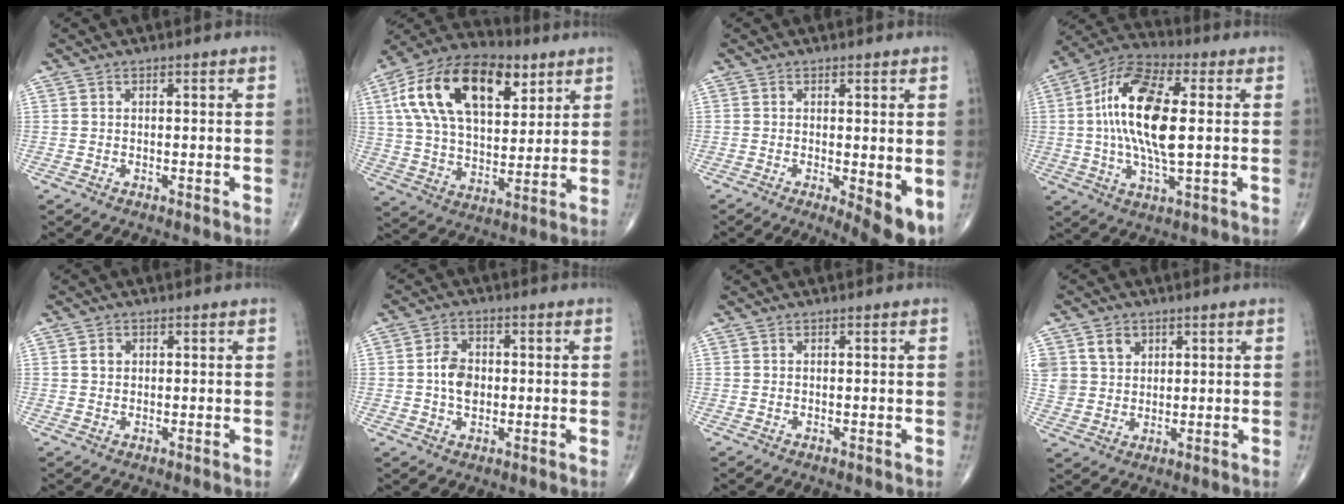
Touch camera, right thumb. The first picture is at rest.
{"total": 23.6, "force": [9.5, 12.8, 17.4], "torque": [-0.296, -0.009, 0.162]}
{"total": 6.3, "force": [-1.1, 1.7, 6.0], "torque": [-0.087, -0.022, -0.016]}
{"total": 17.1, "force": [1.4, 6.5, 15.7], "torque": [-0.311, 0.013, 0.017]}
{"total": 1.7, "force": [0.4, 1.4, 0.8], "torque": [-0.010, 0.000, 0.007]}
{"total": 5.7, "force": [-0.1, 4.1, 4.0], "torque": [-0.060, 0.009, -0.004]}
{"total": 0.0}
{"total": 7.5, "force": [3.2, 6.2, 2.8], "torque": [-0.034, -0.009, 0.067]}